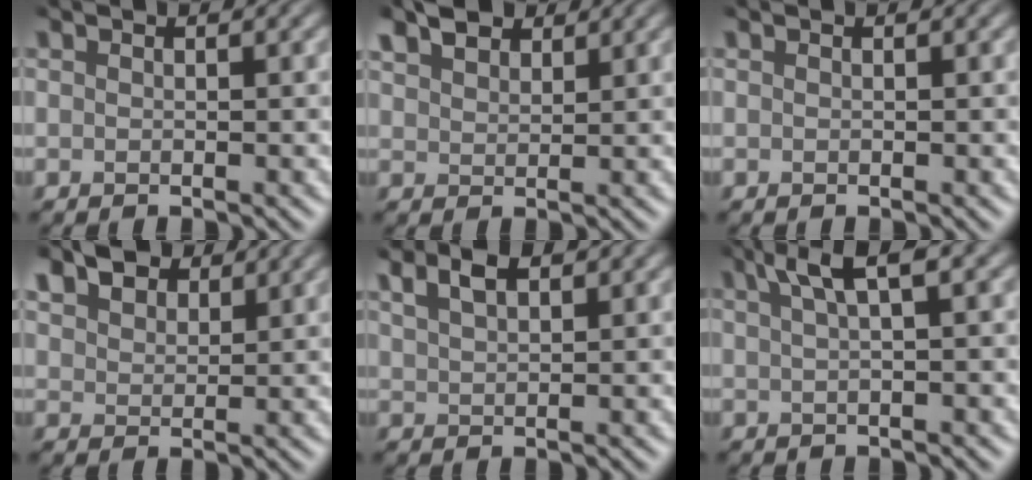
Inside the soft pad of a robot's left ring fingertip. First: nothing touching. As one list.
[{"total": 3.1, "force": [2.4, 1.5, 1.3], "torque": [-0.037, 0.013, 0.047]}, {"total": 0.0}, {"total": 4.7, "force": [3.3, 2.5, 2.1], "torque": [-0.057, 0.009, 0.062]}, {"total": 2.9, "force": [1.8, 1.2, 2.0], "torque": [-0.049, 0.012, 0.038]}, {"total": 3.5, "force": [1.7, 0.4, 3.0], "torque": [-0.054, 0.012, 0.031]}]